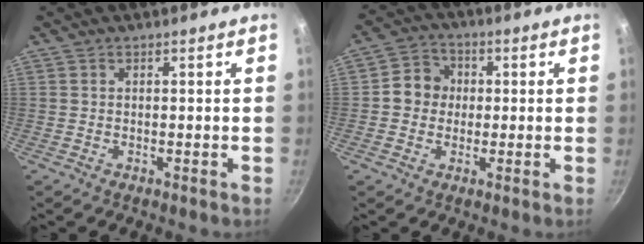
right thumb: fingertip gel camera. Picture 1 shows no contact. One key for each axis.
{"total": 6.7, "fx": 0.3, "fy": 6.1, "fz": 2.7, "tx": -0.011, "ty": 0.013, "tz": -0.011}